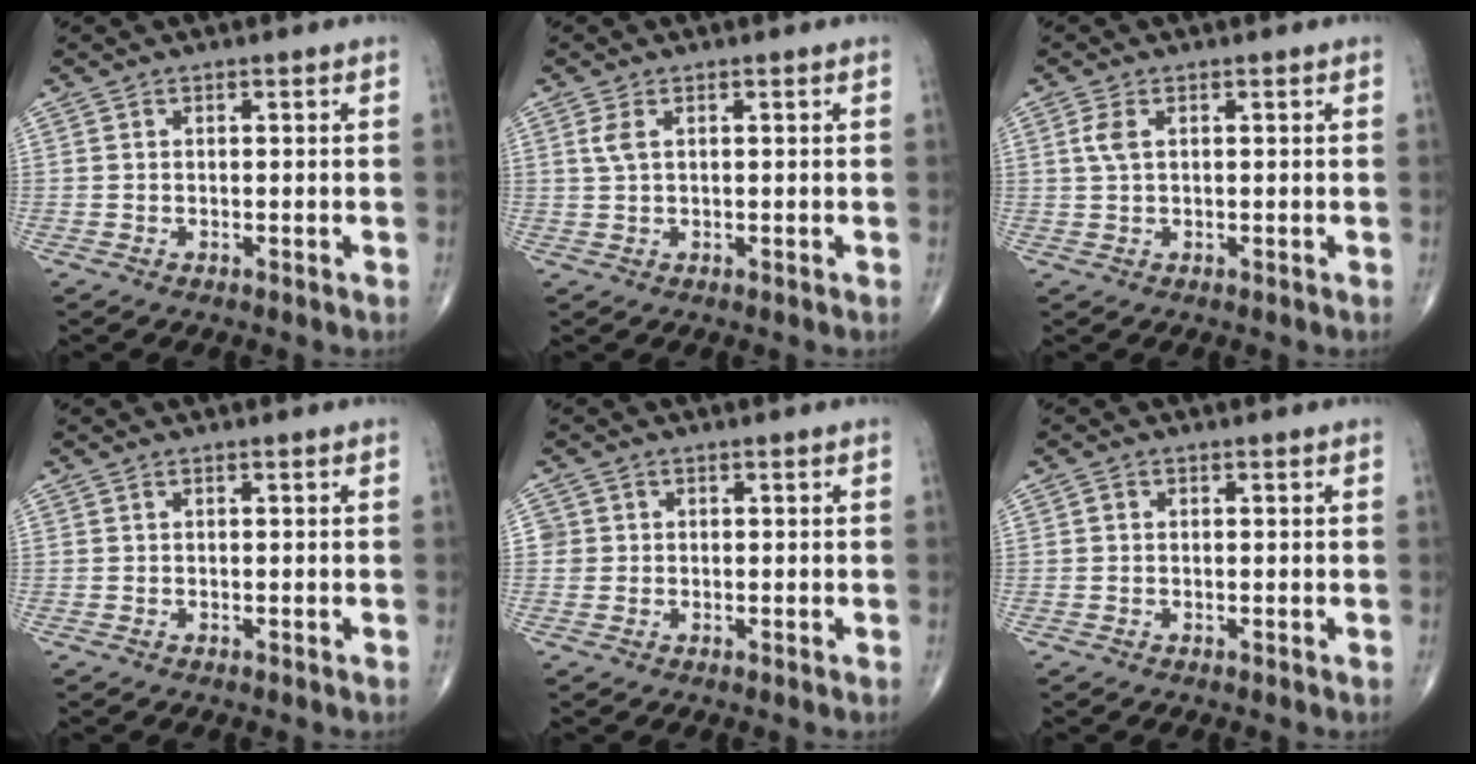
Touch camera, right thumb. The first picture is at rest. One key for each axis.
{"total": 2.2, "fx": 0.8, "fy": 1.0, "fz": 1.8, "tx": -0.046, "ty": 0.008, "tz": 0.022}
{"total": 2.6, "fx": 0.8, "fy": 1.3, "fz": 2.1, "tx": -0.056, "ty": 0.008, "tz": 0.017}
{"total": 0.0}
{"total": 2.0, "fx": 0.1, "fy": 2.0, "fz": 0.2, "tx": 0.011, "ty": 0.005, "tz": 0.000}
{"total": 0.7, "fx": 0.1, "fy": 0.7, "fz": 0.3, "tx": -0.002, "ty": 0.002, "tz": -0.002}